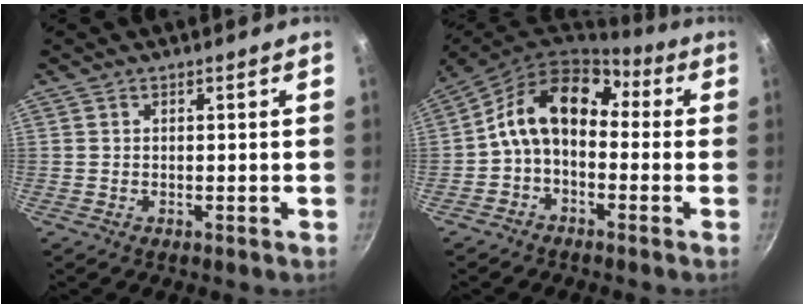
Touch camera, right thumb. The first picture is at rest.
{"total": 13.1, "force": [0.3, 9.2, 9.3], "torque": [-0.139, 0.046, -0.021]}